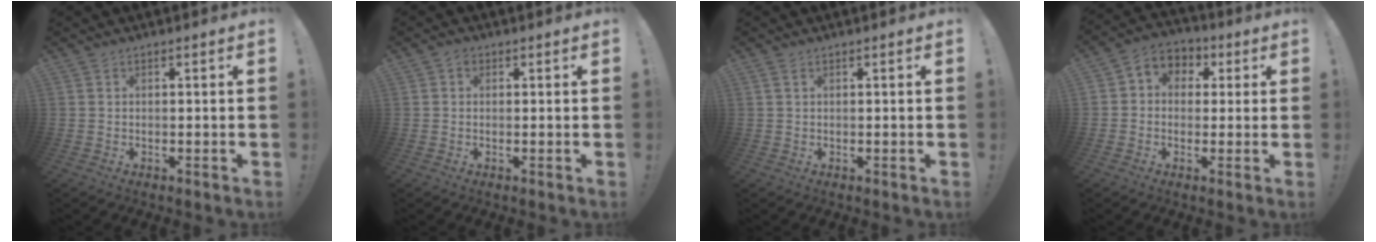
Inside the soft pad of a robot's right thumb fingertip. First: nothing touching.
{"total": 1.4, "force": [0.2, 1.2, 0.6], "torque": [-0.006, 0.002, 0.002]}
{"total": 1.3, "force": [0.7, 0.5, 1.0], "torque": [-0.023, 0.003, 0.013]}
{"total": 6.2, "force": [-0.5, 5.7, 2.2], "torque": [-0.026, 0.008, -0.003]}